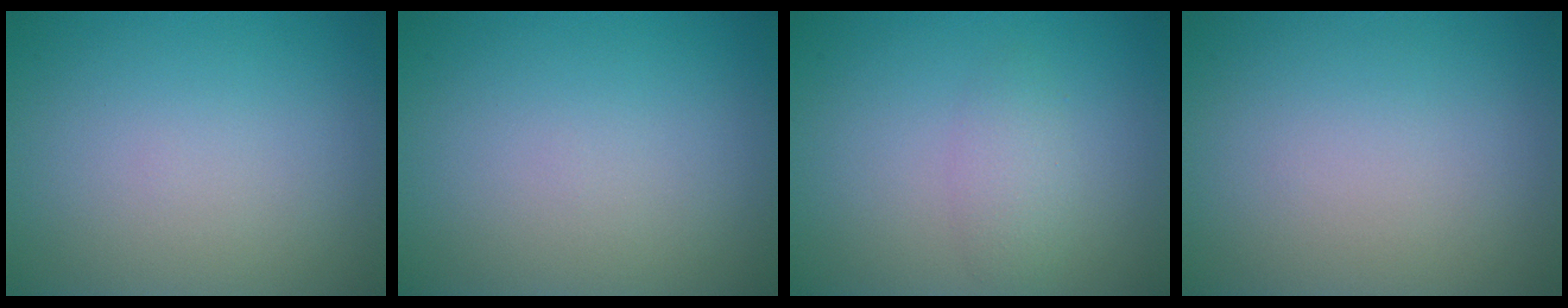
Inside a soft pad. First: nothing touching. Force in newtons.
{"total": 0.0}
{"total": 1.9, "press": 1.9, "slide": 0.1}
{"total": 0.0}